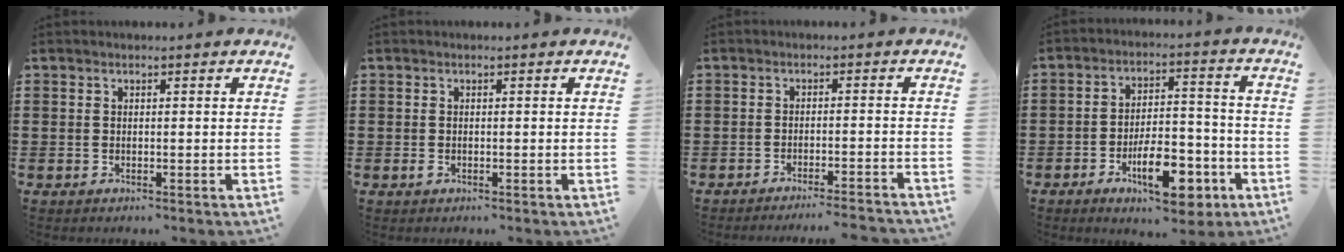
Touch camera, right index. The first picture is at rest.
{"total": 0.8, "force": [-0.3, 0.5, 0.5], "torque": [-0.013, 0.000, -0.006]}
{"total": 2.7, "force": [-2.6, -0.5, 0.6], "torque": [-0.012, -0.002, -0.055]}
{"total": 11.2, "force": [-5.8, 4.6, 8.5], "torque": [-0.116, 0.016, -0.095]}